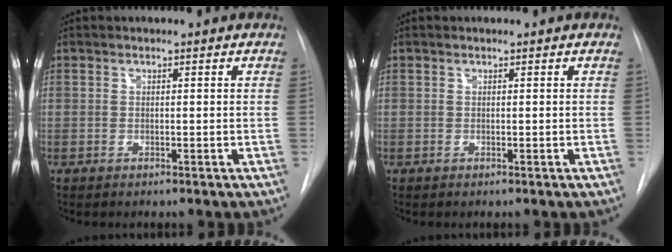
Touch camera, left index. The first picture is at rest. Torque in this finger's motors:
{"motor_torque": [-0.09, 0.09, 0.00, 0.00]}